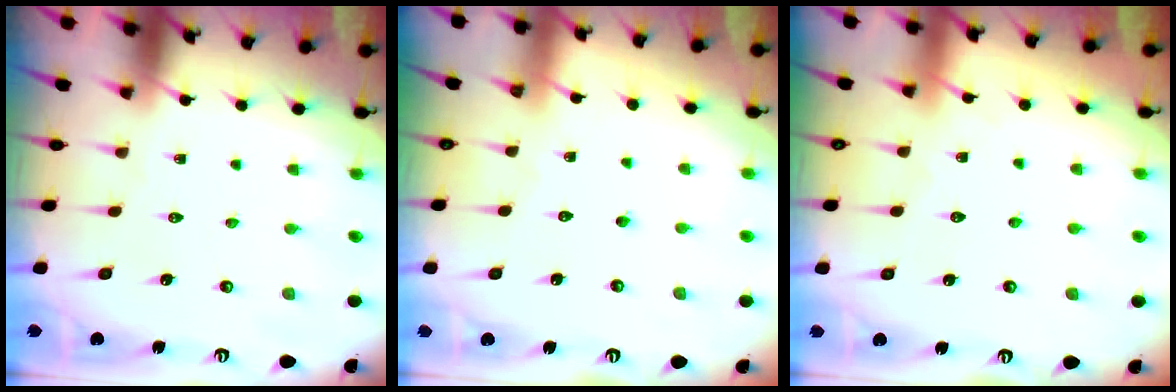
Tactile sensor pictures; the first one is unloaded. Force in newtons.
{"total": 2.1, "press": 2.1, "slide": 0.1}
{"total": 4.9, "press": 4.8, "slide": 0.6}